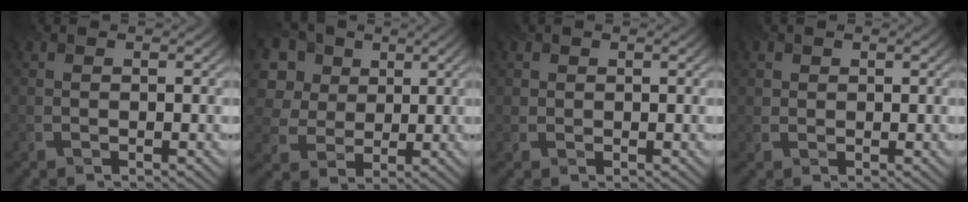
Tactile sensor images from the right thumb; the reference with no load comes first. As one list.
[{"total": 12.0, "force": [5.3, 9.2, 5.5], "torque": [-0.168, 0.022, 0.103]}, {"total": 1.3, "force": [0.6, 1.2, 0.2], "torque": [-0.002, -0.005, 0.010]}, {"total": 1.7, "force": [0.8, 1.5, 0.3], "torque": [-0.007, -0.006, 0.013]}]